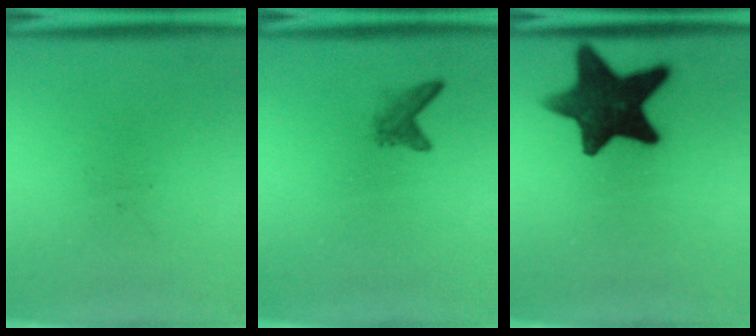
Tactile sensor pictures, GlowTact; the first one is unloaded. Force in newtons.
{"total": 1.7}
{"total": 14.5}